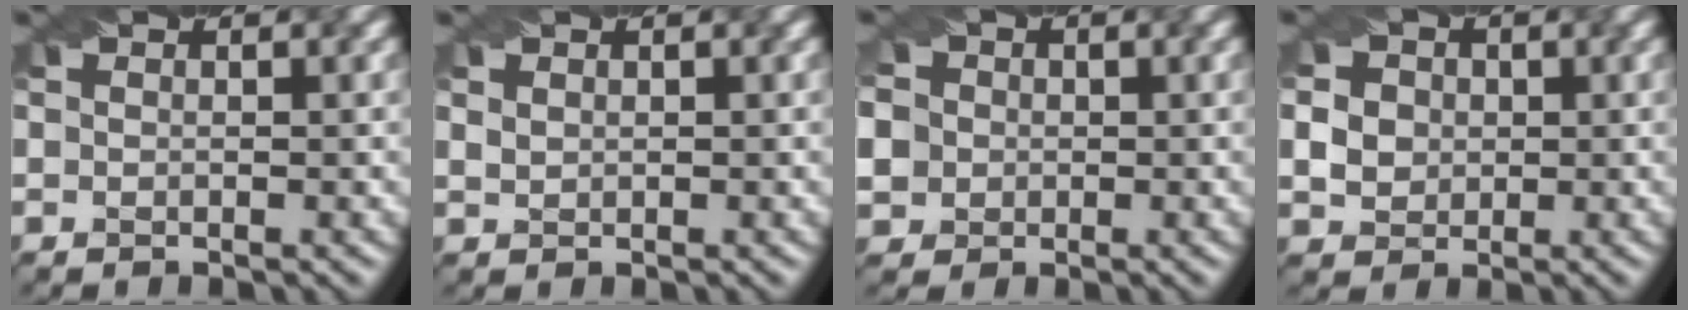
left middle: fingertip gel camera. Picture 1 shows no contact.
{"total": 1.5, "force": [1.0, 1.0, 0.6], "torque": [-0.022, 0.004, 0.023]}
{"total": 8.2, "force": [0.5, 7.6, 2.9], "torque": [-0.071, 0.026, -0.006]}
{"total": 6.0, "force": [1.7, 5.1, 2.5], "torque": [-0.051, 0.030, 0.021]}